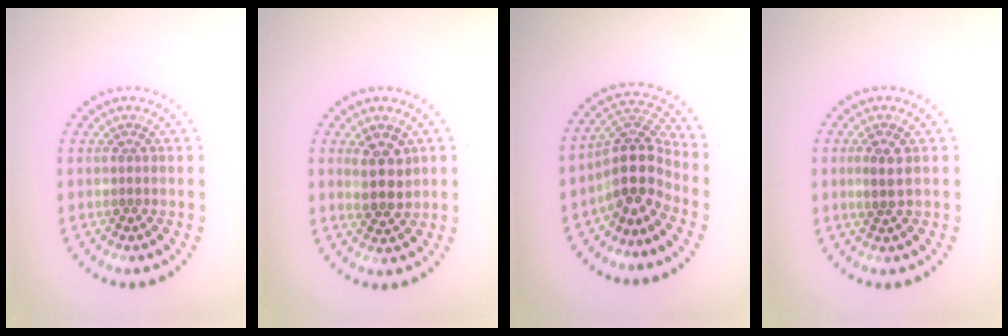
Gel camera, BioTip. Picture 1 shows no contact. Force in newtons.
{"total": 2.8, "press": 2.7, "slide": 0.9}
{"total": 4.4, "press": 3.3, "slide": 2.9}
{"total": 1.8, "press": 1.7, "slide": 0.5}